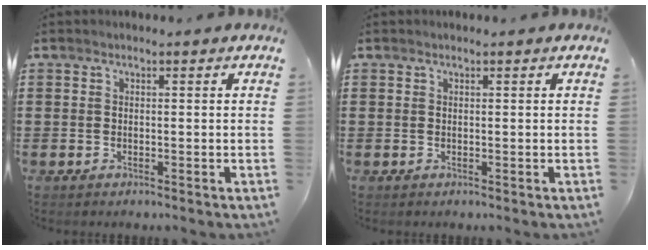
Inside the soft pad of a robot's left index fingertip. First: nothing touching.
{"total": 0.0}